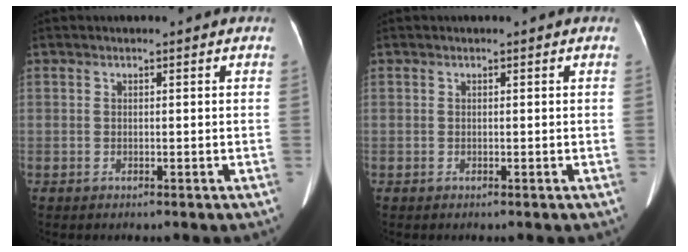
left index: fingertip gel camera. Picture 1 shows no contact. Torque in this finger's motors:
{"motor_torque": [-0.11, 0.01, 0.05, 0.00]}